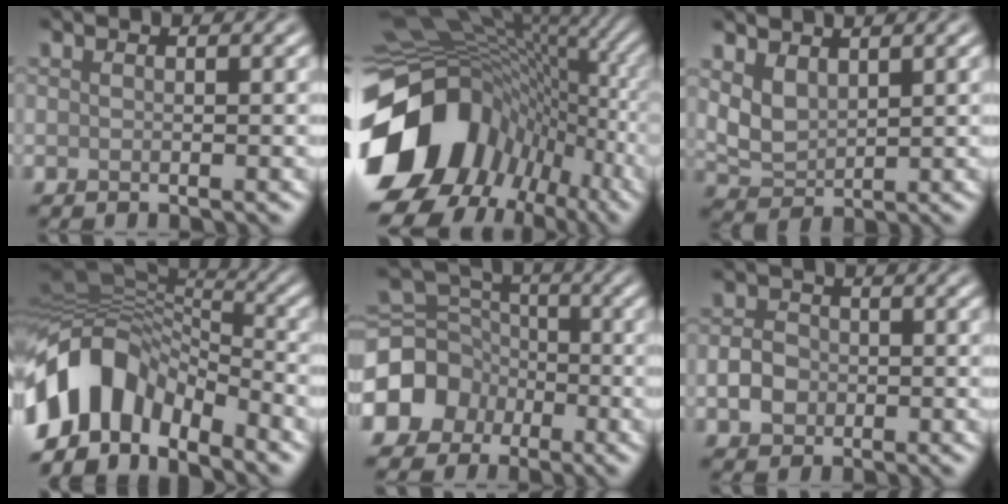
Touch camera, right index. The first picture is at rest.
{"total": 15.1, "force": [-4.1, 11.9, 8.3], "torque": [-0.159, -0.002, -0.080]}
{"total": 3.1, "force": [1.6, 1.8, 1.9], "torque": [-0.047, -0.002, 0.036]}
{"total": 10.9, "force": [-6.2, 6.2, 6.5], "torque": [-0.110, 0.008, -0.124]}
{"total": 7.2, "force": [-2.9, 6.2, 2.5], "torque": [-0.045, 0.002, -0.071]}
{"total": 2.5, "force": [-0.5, 2.1, 1.2], "torque": [-0.021, 0.001, -0.016]}